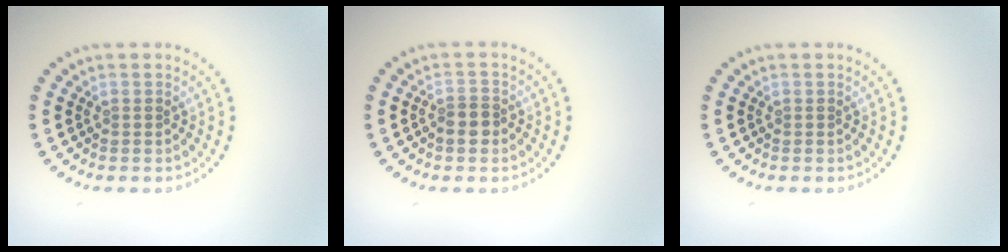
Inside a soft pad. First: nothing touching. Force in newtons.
{"total": 1.9, "press": 1.7, "slide": 0.9}
{"total": 0.0}